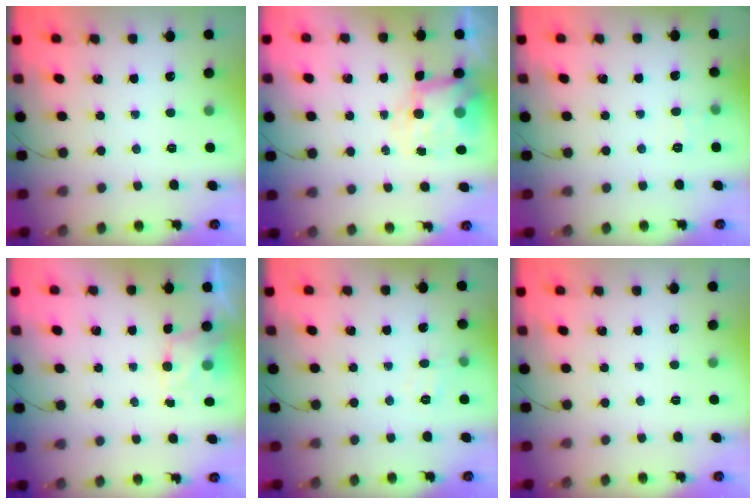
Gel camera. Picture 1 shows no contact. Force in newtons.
{"total": 7.8, "press": 7.6, "slide": 1.7}
{"total": 5.6, "press": 5.4, "slide": 1.4}
{"total": 4.0, "press": 3.8, "slide": 1.0}
{"total": 3.5, "press": 3.3, "slide": 1.4}
{"total": 0.0}